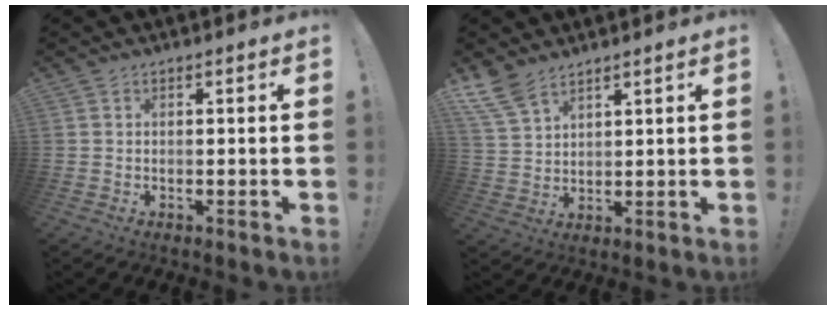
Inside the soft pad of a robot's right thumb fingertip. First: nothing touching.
{"total": 7.6, "force": [6.0, 3.3, 3.3], "torque": [-0.065, -0.031, 0.117]}